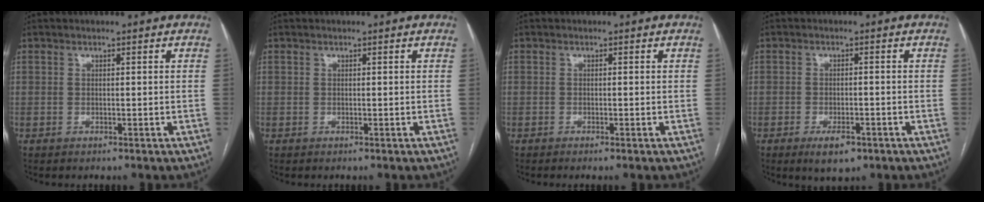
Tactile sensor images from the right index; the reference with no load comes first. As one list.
[{"total": 0.0}, {"total": 0.5, "force": [-0.2, 0.0, 0.5], "torque": [-0.009, 0.000, -0.002]}, {"total": 4.3, "force": [-2.4, 1.8, 3.1], "torque": [-0.050, -0.003, -0.031]}]